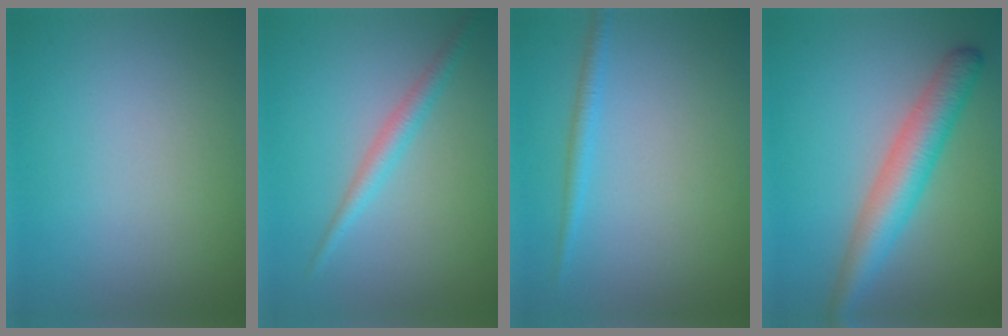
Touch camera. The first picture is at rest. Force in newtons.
{"total": 2.0, "press": 2.0, "slide": 0.1}
{"total": 1.5, "press": 1.5, "slide": 0.1}
{"total": 4.9, "press": 4.9, "slide": 0.1}